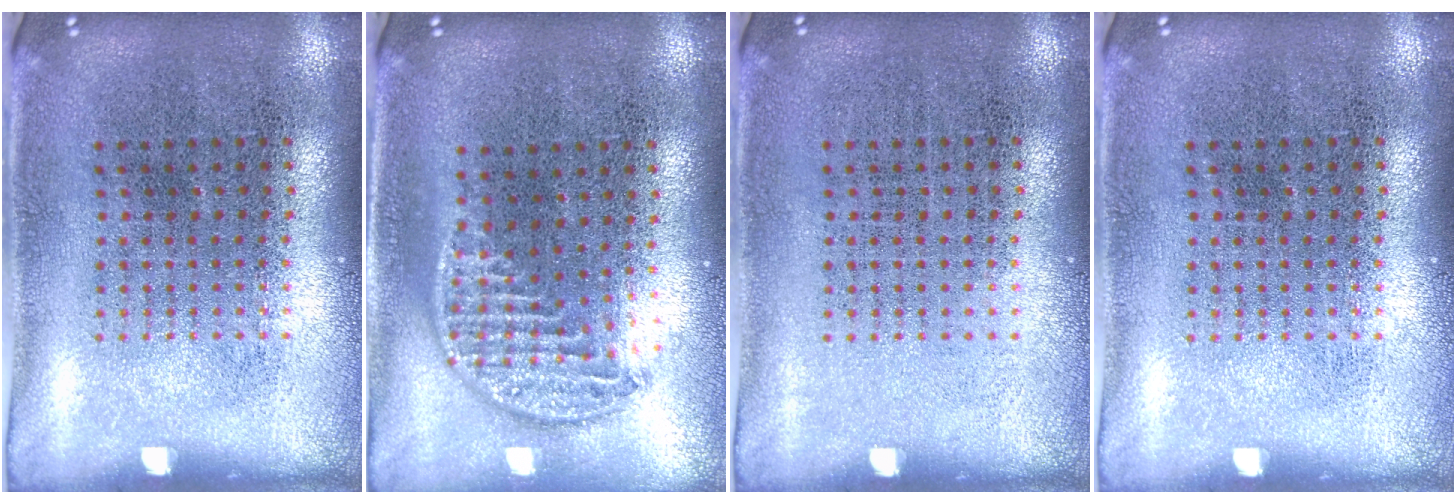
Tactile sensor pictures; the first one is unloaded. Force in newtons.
{"total": 1.2, "press": 1.1, "slide": 0.5}
{"total": 0.0}
{"total": 0.0}